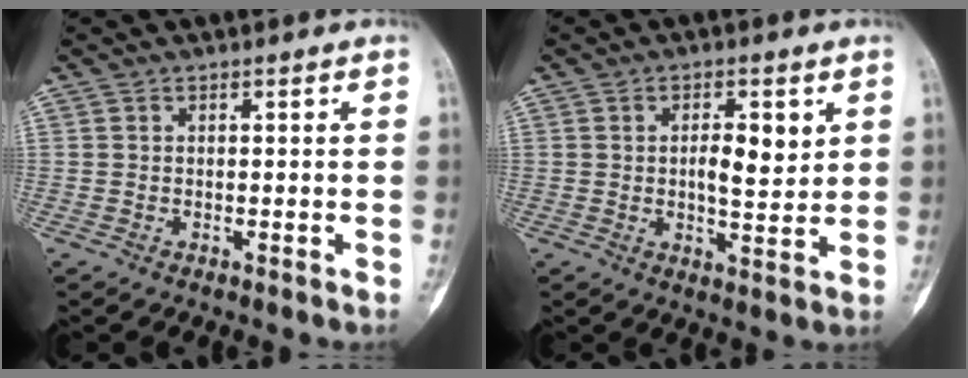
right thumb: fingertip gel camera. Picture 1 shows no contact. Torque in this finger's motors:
{"motor_torque": [0.34, 0.34, -0.09, 0.22, 0.05]}